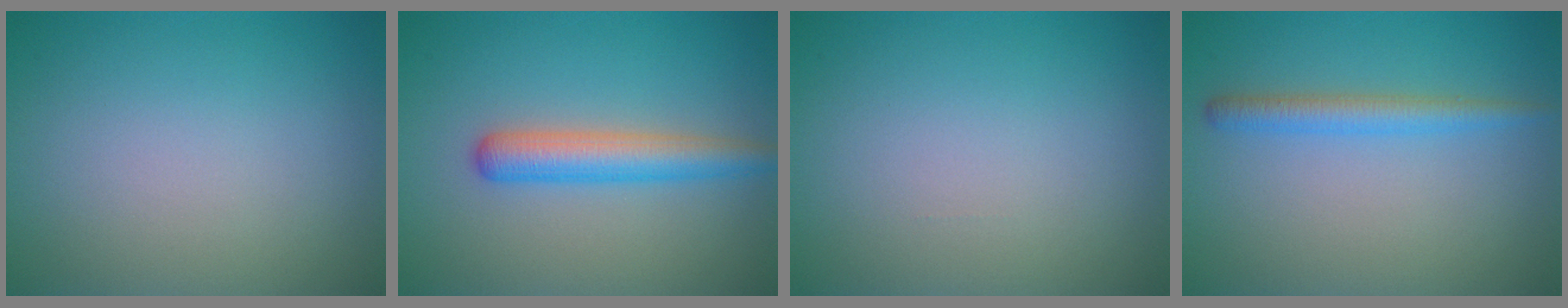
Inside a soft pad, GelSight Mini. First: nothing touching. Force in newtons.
{"total": 3.8, "press": 3.8, "slide": 0.0}
{"total": 0.0}
{"total": 2.3, "press": 2.3, "slide": 0.1}